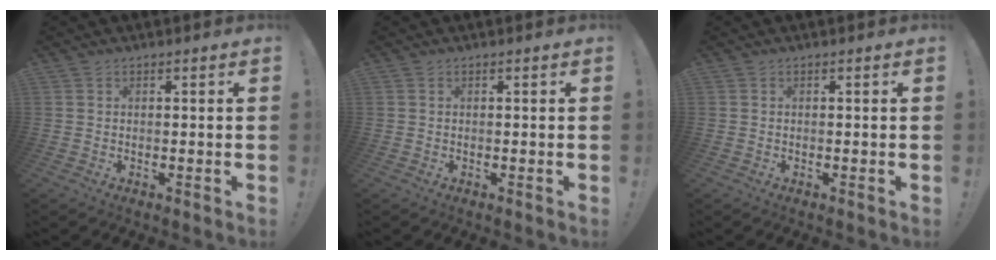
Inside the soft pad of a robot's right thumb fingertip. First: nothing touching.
{"total": 0.0}
{"total": 0.0}